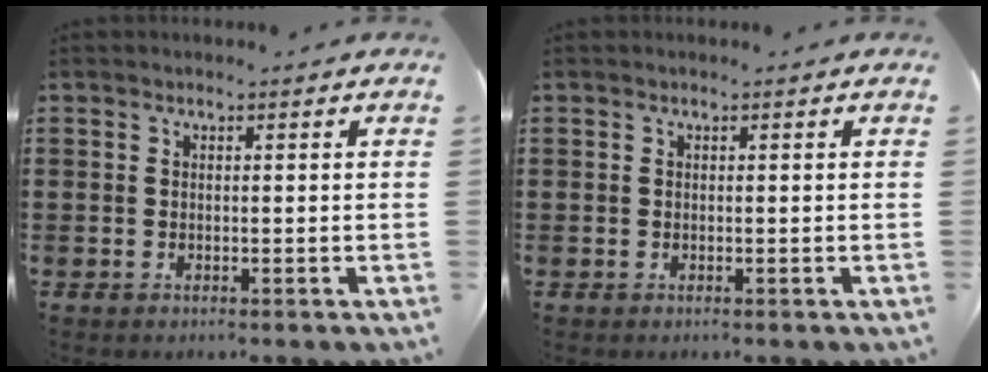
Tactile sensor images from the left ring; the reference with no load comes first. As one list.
[{"total": 0.0}]